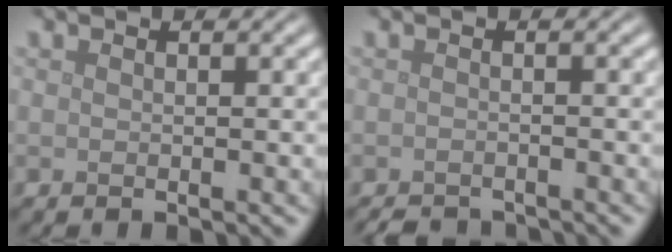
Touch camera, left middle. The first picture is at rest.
{"total": 2.4, "force": [-2.3, 0.3, 0.4], "torque": [-0.003, -0.007, -0.037]}